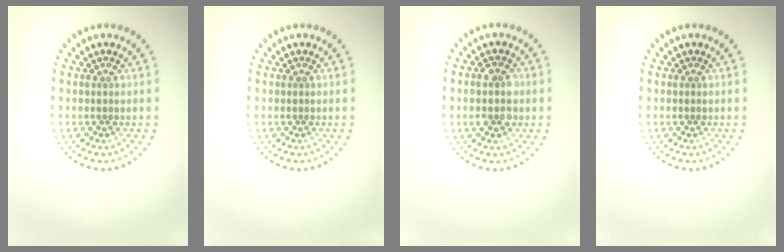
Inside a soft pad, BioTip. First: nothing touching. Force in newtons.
{"total": 0.0}
{"total": 2.7, "press": 2.7, "slide": 0.2}
{"total": 0.0}